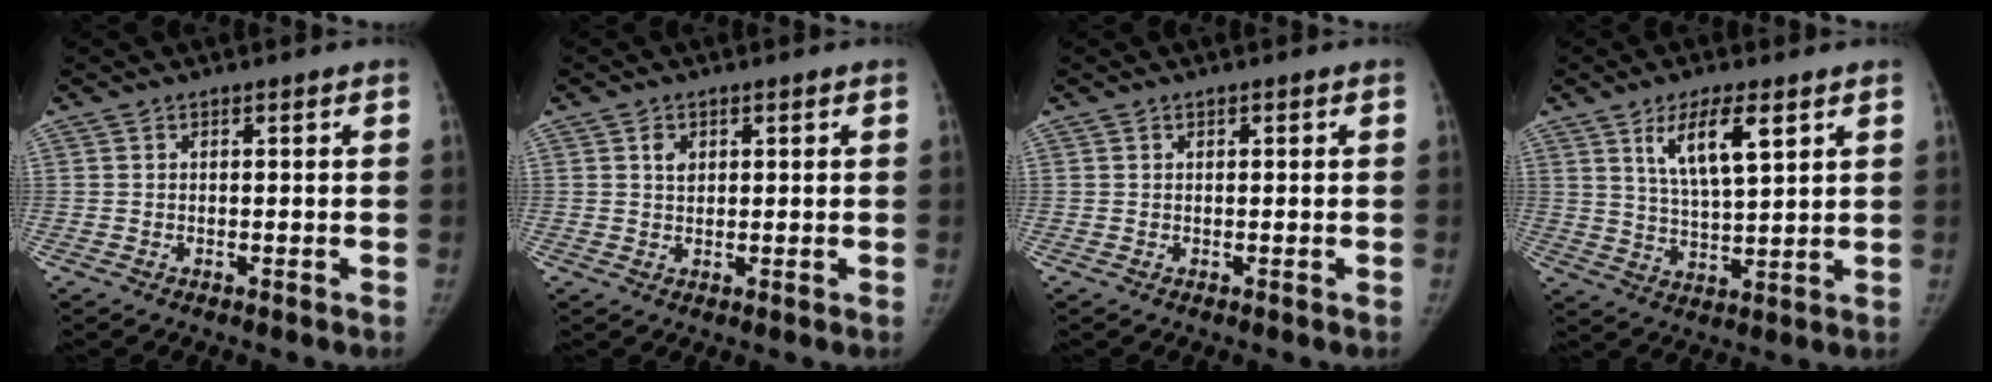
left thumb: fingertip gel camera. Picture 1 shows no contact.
{"total": 2.1, "force": [0.8, 1.6, 1.1], "torque": [-0.012, -0.004, 0.013]}
{"total": 0.0}
{"total": 9.6, "force": [4.7, 3.0, 7.8], "torque": [-0.131, -0.025, 0.092]}